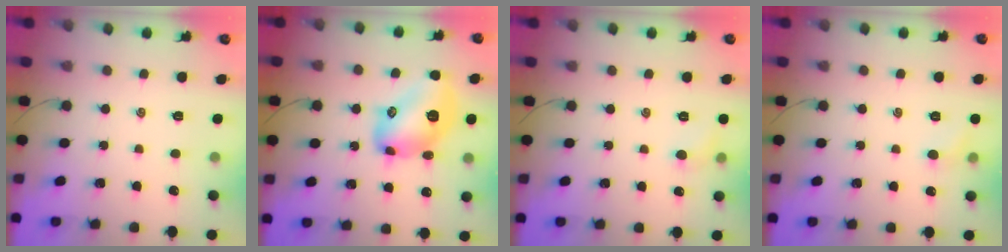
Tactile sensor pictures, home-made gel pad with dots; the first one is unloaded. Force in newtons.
{"total": 15.4, "press": 15.4, "slide": 0.7}
{"total": 5.5, "press": 5.3, "slide": 1.5}
{"total": 4.0, "press": 3.8, "slide": 1.2}